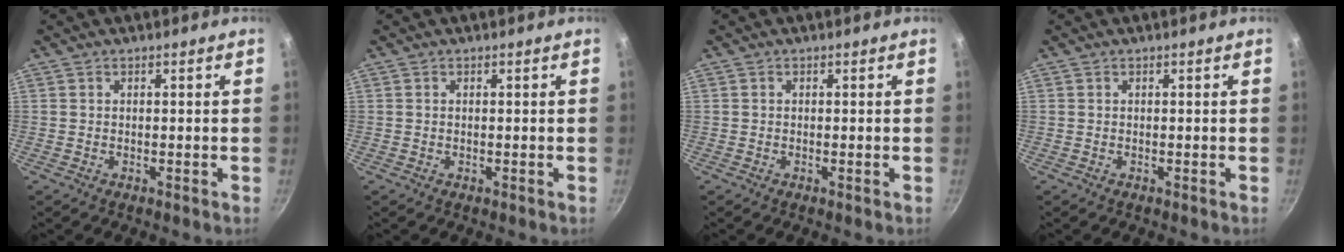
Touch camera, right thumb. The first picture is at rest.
{"total": 0.0}
{"total": 0.0}
{"total": 0.0}